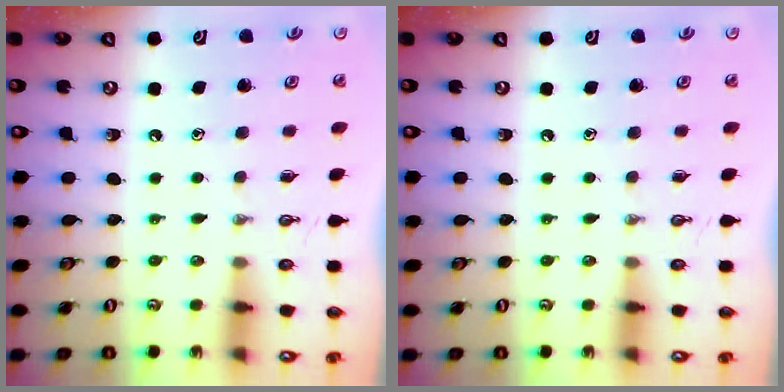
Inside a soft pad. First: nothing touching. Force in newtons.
{"total": 0.0}